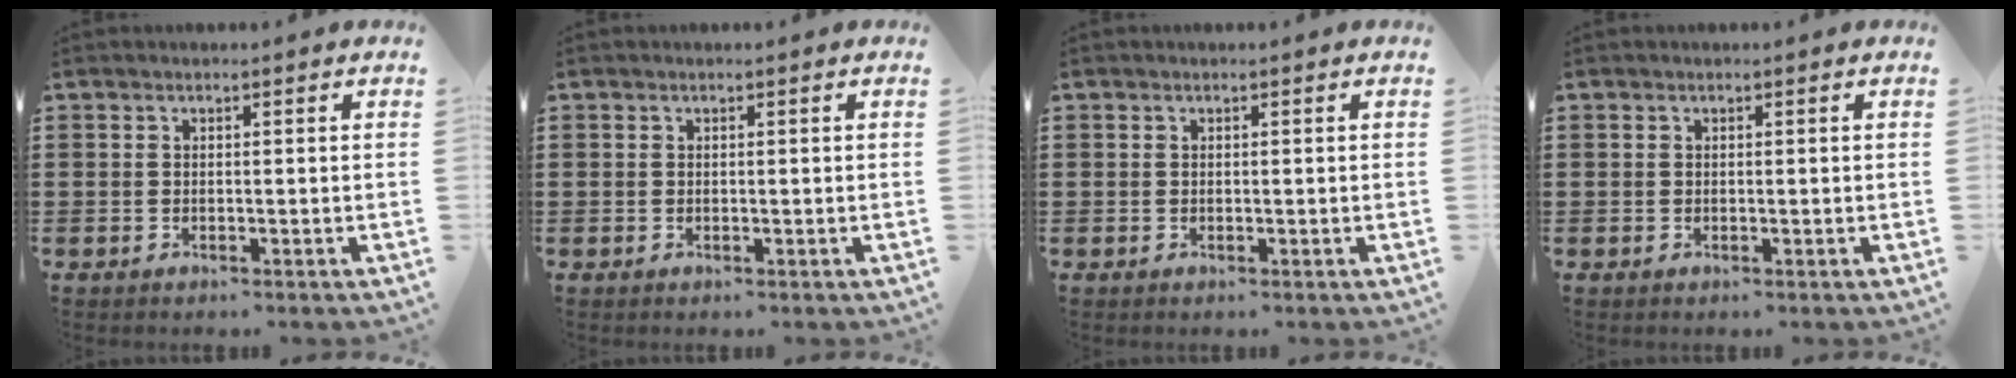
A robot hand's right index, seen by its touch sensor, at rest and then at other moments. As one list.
[{"total": 0.0}, {"total": 0.0}, {"total": 0.0}]